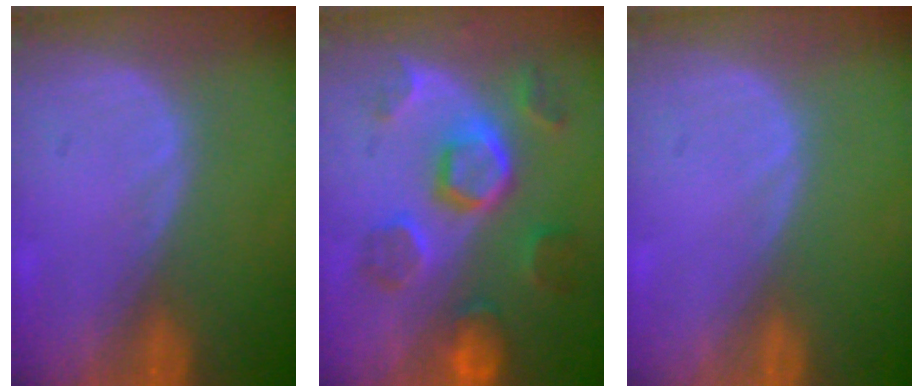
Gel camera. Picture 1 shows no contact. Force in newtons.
{"total": 8.5, "press": 8.4, "slide": 0.8}
{"total": 0.0}